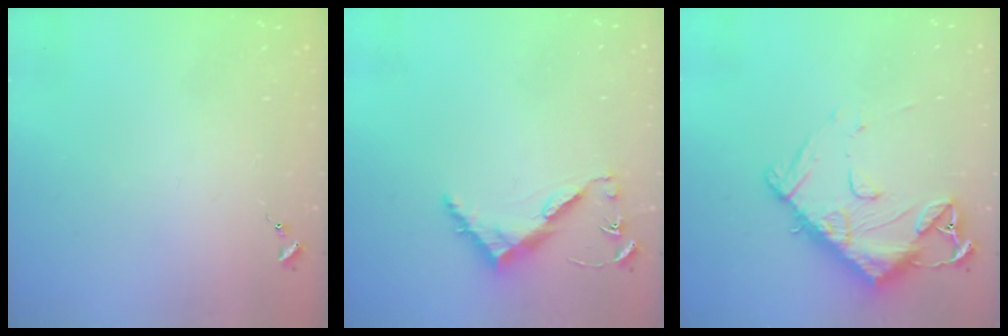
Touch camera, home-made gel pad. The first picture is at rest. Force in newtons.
{"total": 8.2, "press": 8.1, "slide": 0.6}
{"total": 15.0, "press": 14.9, "slide": 1.6}